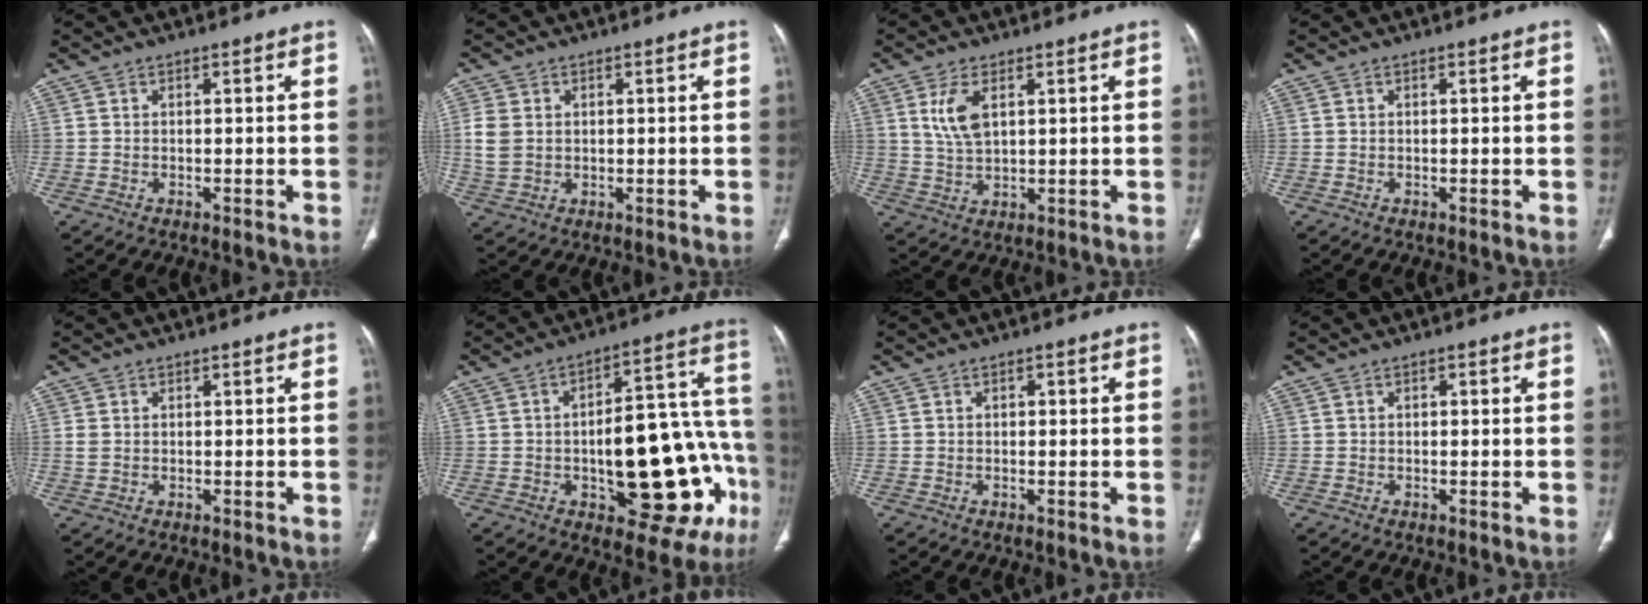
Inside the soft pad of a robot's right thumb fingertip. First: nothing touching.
{"total": 5.4, "force": [0.8, 4.2, 3.2], "torque": [-0.068, 0.001, 0.021]}
{"total": 6.2, "force": [2.3, 3.0, 4.9], "torque": [-0.103, -0.009, 0.053]}
{"total": 0.0}
{"total": 1.6, "force": [0.2, 1.3, 1.0], "torque": [-0.027, 0.002, 0.010]}
{"total": 24.2, "force": [-6.4, 10.7, 20.7], "torque": [-0.234, 0.048, -0.068]}
{"total": 1.0, "force": [0.1, 0.7, 0.6], "torque": [-0.005, 0.001, 0.000]}
{"total": 0.6, "force": [0.1, 0.4, 0.4], "torque": [-0.002, 0.001, 0.000]}